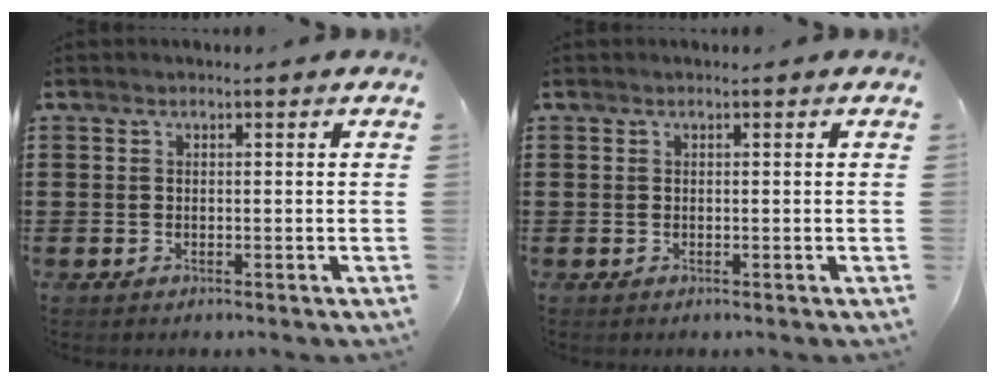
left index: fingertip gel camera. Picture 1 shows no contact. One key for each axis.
{"total": 0.0}